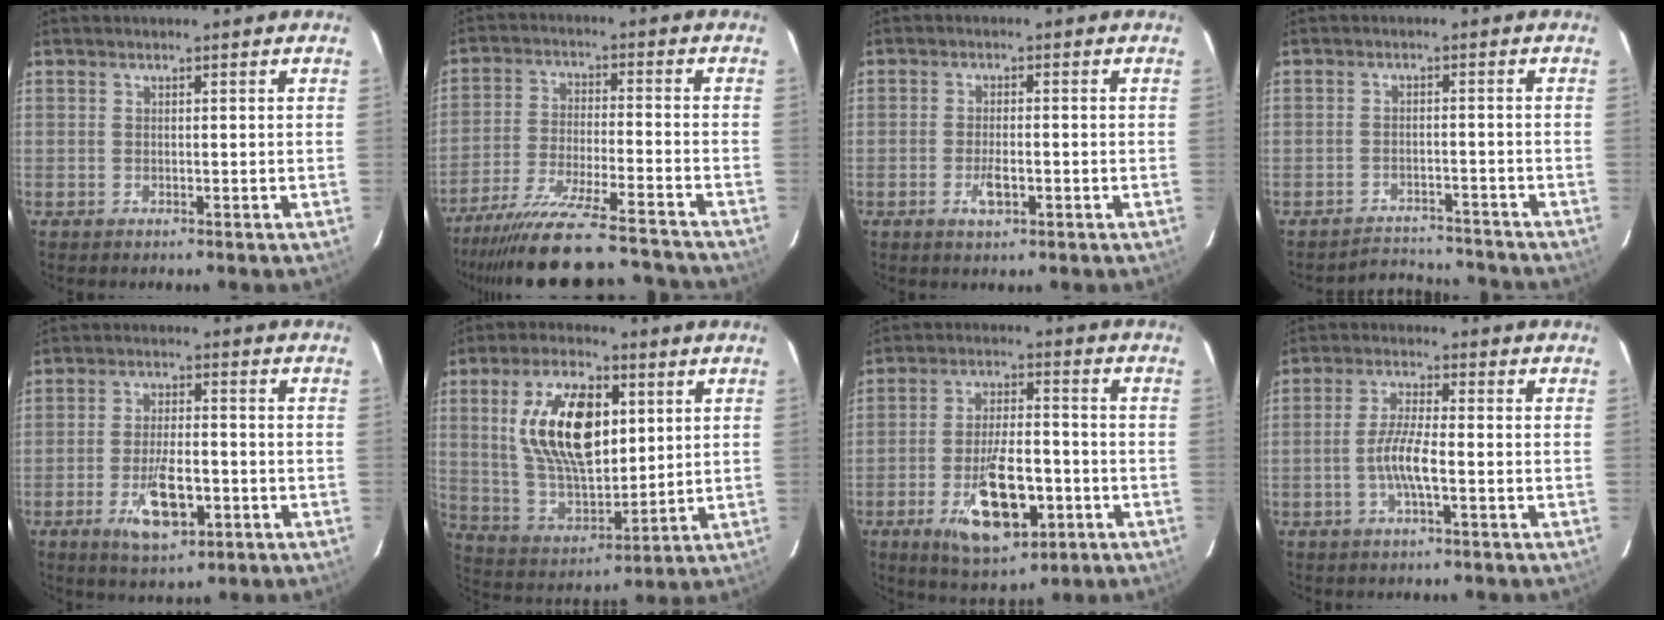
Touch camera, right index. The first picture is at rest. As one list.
[{"total": 24.5, "force": [-22.4, 1.9, 9.9], "torque": [-0.187, -0.057, -0.340]}, {"total": 3.9, "force": [-1.5, 1.5, 3.2], "torque": [-0.063, -0.004, -0.024]}, {"total": 7.7, "force": [-7.4, 2.2, 0.4], "torque": [-0.019, 0.020, -0.100]}, {"total": 9.6, "force": [-3.8, 3.6, 8.0], "torque": [-0.156, -0.010, -0.060]}, {"total": 18.6, "force": [5.1, 9.2, 15.3], "torque": [-0.291, 0.011, 0.107]}, {"total": 14.5, "force": [-5.5, 6.0, 12.0], "torque": [-0.223, -0.006, -0.080]}, {"total": 6.0, "force": [-1.8, 0.9, 5.6], "torque": [-0.115, 0.002, -0.036]}]